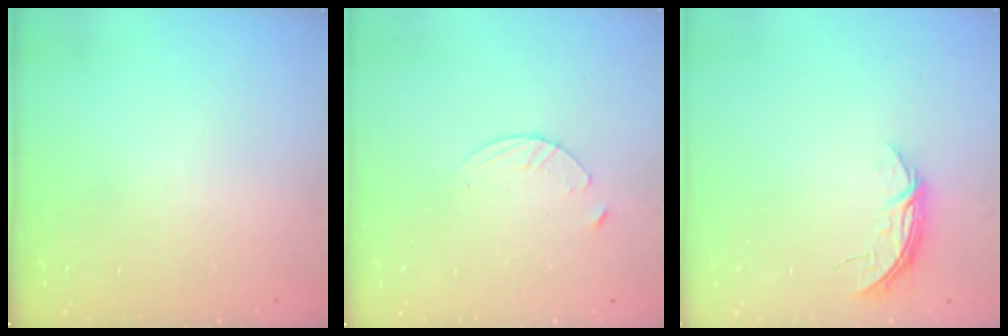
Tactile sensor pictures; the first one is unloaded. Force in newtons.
{"total": 3.1, "press": 3.1, "slide": 0.3}
{"total": 5.4, "press": 5.4, "slide": 0.6}